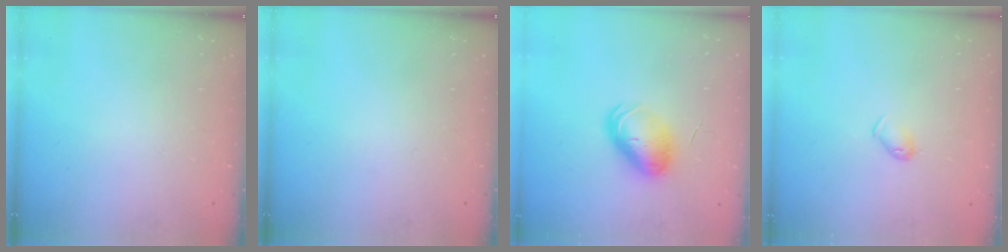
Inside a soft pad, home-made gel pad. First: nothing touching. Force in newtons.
{"total": 0.0}
{"total": 8.6, "press": 8.5, "slide": 1.0}
{"total": 4.7, "press": 4.6, "slide": 0.9}